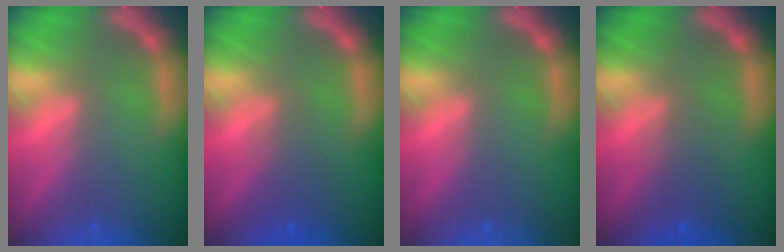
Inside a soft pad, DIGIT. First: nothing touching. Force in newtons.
{"total": 2.5}
{"total": 0.0}
{"total": 2.5}